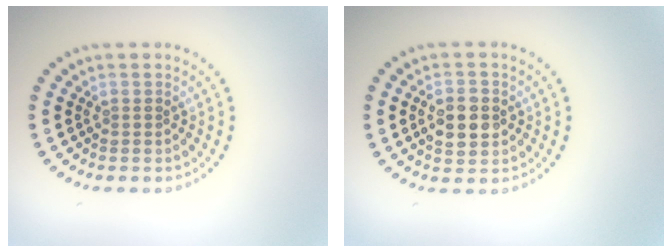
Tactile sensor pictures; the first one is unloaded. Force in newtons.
{"total": 3.6, "press": 3.6, "slide": 0.2}